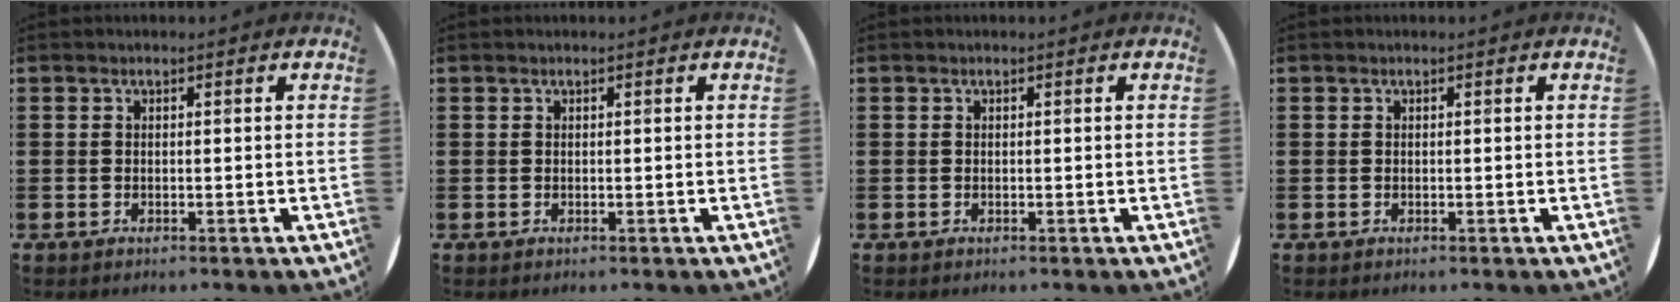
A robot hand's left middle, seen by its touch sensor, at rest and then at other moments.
{"total": 0.0}
{"total": 0.0}
{"total": 0.0}